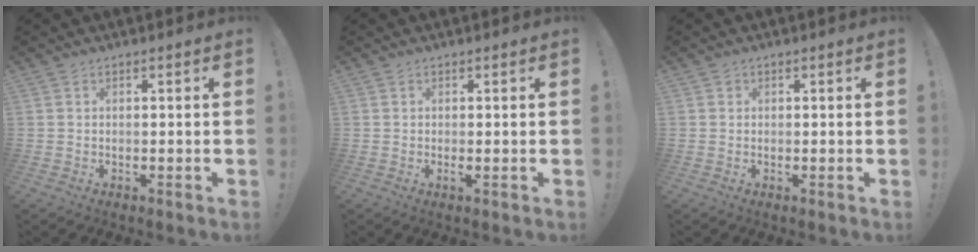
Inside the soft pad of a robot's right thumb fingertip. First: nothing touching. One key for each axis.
{"total": 1.1, "fx": 0.1, "fy": 0.0, "fz": 1.1, "tx": -0.019, "ty": -0.004, "tz": 0.002}
{"total": 0.8, "fx": 0.4, "fy": 0.7, "fz": 0.0, "tx": 0.006, "ty": -0.002, "tz": 0.007}